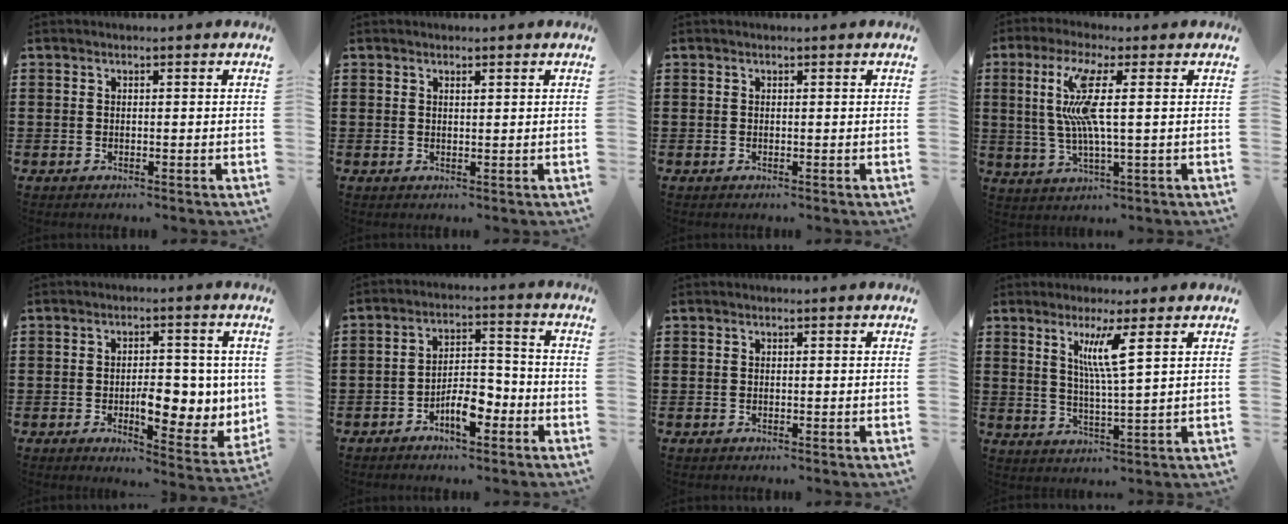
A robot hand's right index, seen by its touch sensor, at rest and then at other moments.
{"total": 0.6, "force": [0.3, 0.1, 0.4], "torque": [-0.010, 0.001, 0.006]}
{"total": 0.0}
{"total": 8.8, "force": [1.5, 0.8, 8.7], "torque": [-0.193, -0.013, 0.012]}
{"total": 7.4, "force": [-0.3, 3.7, 6.4], "torque": [-0.086, -0.005, -0.011]}
{"total": 6.6, "force": [-3.5, 2.8, 4.9], "torque": [-0.083, 0.012, -0.063]}
{"total": 0.0}
{"total": 5.7, "force": [2.6, -0.2, 5.1], "torque": [-0.108, -0.003, 0.040]}